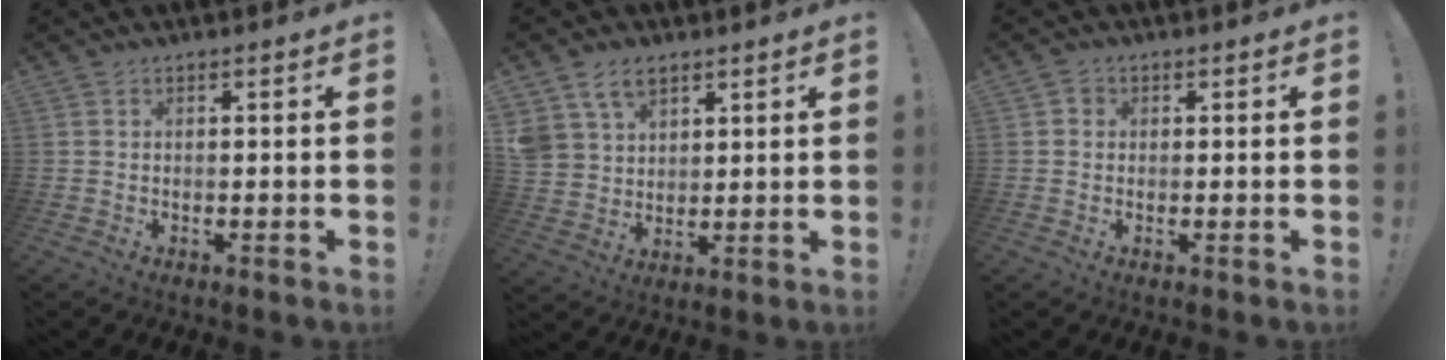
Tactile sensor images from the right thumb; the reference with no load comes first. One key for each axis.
{"total": 8.6, "fx": 5.4, "fy": 6.0, "fz": 3.0, "tx": -0.052, "ty": -0.023, "tz": 0.109}
{"total": 1.5, "fx": -0.1, "fy": 1.4, "fz": 0.5, "tx": -0.003, "ty": 0.002, "tz": -0.003}